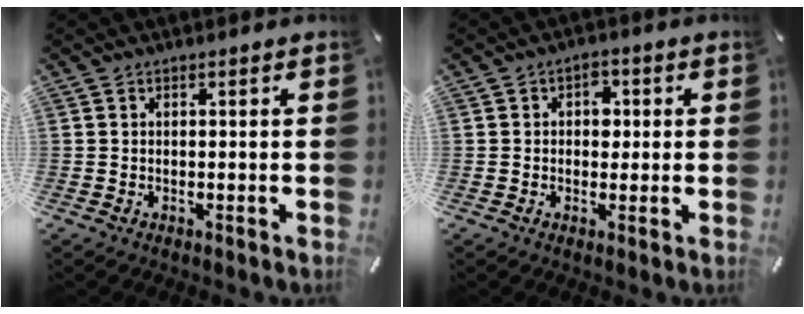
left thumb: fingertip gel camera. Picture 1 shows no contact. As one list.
[{"total": 3.8, "force": [0.3, 3.0, 2.3], "torque": [-0.016, -0.002, -0.006]}]